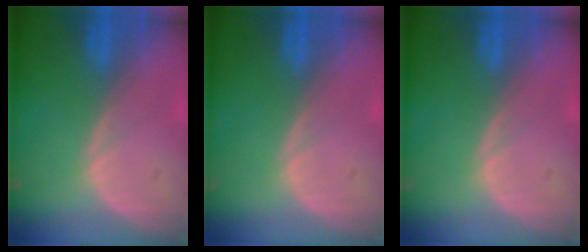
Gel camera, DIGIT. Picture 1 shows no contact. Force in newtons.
{"total": 0.0}
{"total": 0.0}